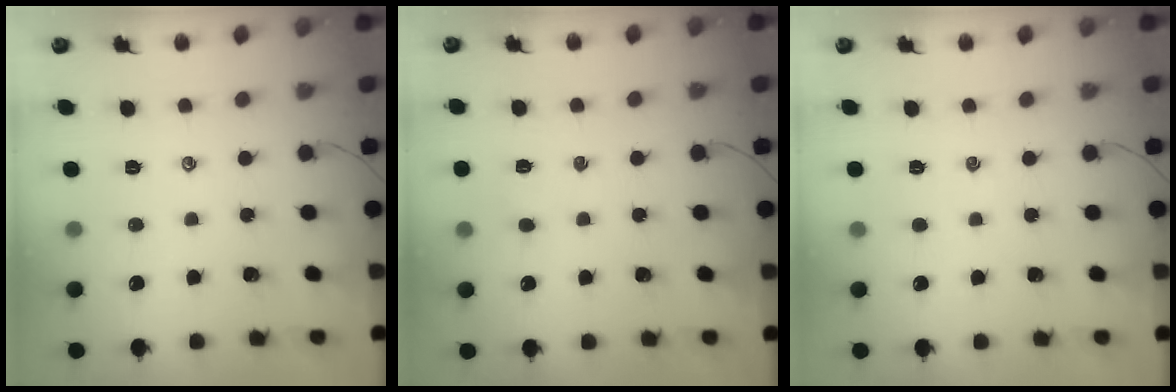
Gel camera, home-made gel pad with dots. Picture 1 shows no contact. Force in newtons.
{"total": 1.6, "press": 1.5, "slide": 0.5}
{"total": 0.0}